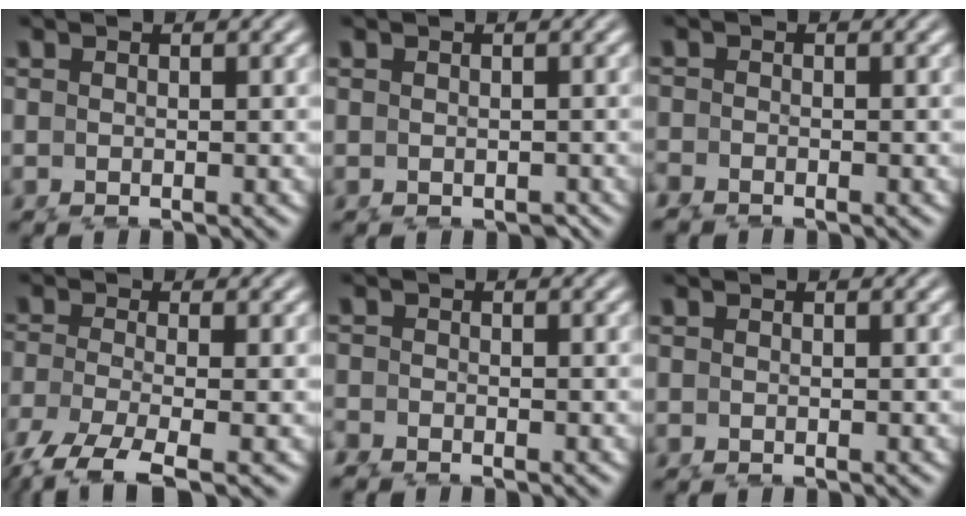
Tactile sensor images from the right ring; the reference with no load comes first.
{"total": 0.9, "force": [-0.7, 0.5, 0.2], "torque": [-0.002, -0.008, -0.005]}
{"total": 1.7, "force": [-1.6, 0.6, 0.3], "torque": [-0.004, -0.009, -0.025]}
{"total": 7.1, "force": [-4.9, 2.7, 4.4], "torque": [-0.102, -0.046, -0.052]}
{"total": 1.6, "force": [-1.5, 0.3, 0.1], "torque": [-0.001, -0.009, -0.025]}
{"total": 0.0}